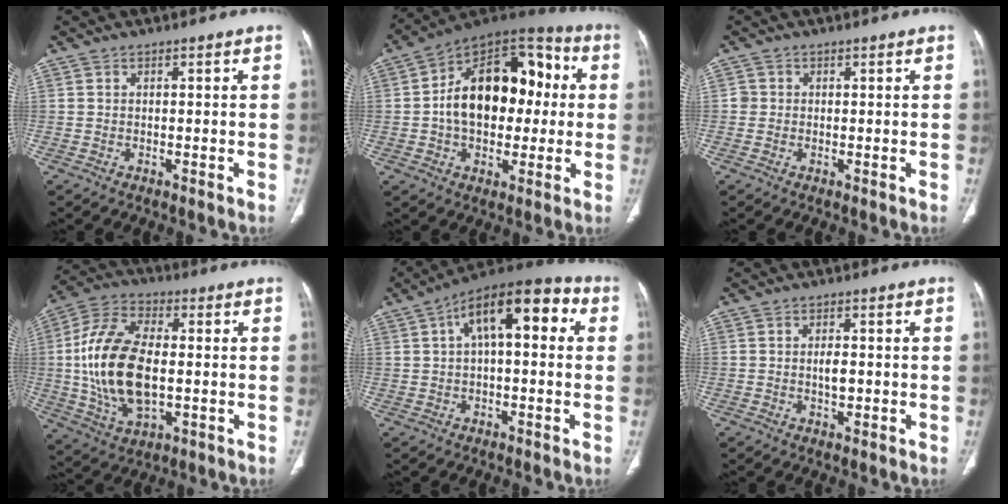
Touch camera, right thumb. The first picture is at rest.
{"total": 21.9, "force": [1.2, 13.9, 16.8], "torque": [-0.228, 0.038, 0.015]}
{"total": 1.2, "force": [0.0, 1.2, 0.2], "torque": [0.006, 0.004, -0.001]}
{"total": 18.8, "force": [-0.5, 10.2, 15.8], "torque": [-0.315, 0.008, -0.004]}
{"total": 14.9, "force": [3.7, 6.7, 12.8], "torque": [-0.172, 0.039, 0.048]}
{"total": 2.7, "force": [-0.3, 1.4, 2.2], "torque": [-0.035, 0.002, -0.004]}